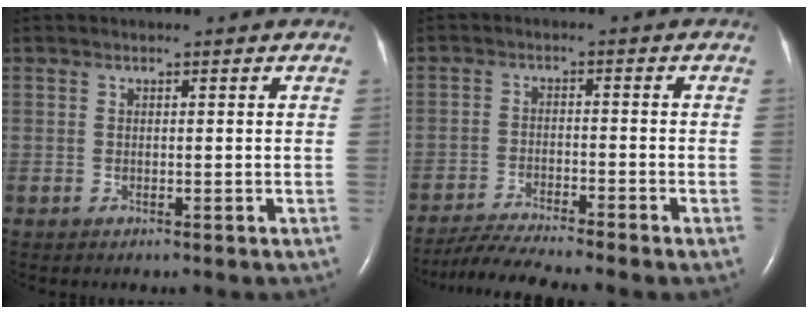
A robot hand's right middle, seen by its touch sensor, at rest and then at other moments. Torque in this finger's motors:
{"motor_torque": [1.06, -1.07, 0.25, 0.09]}